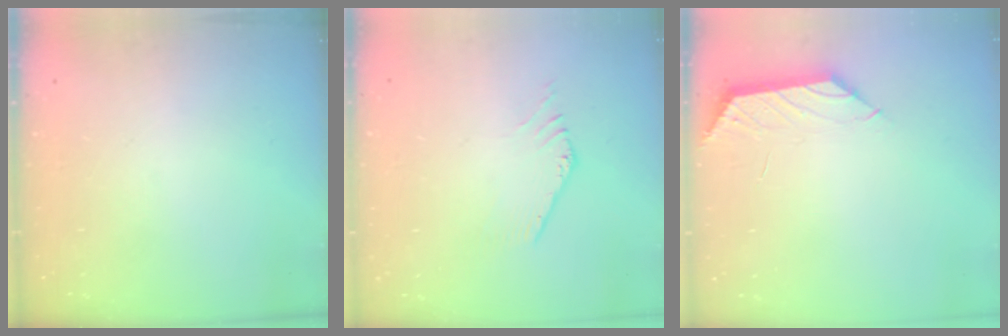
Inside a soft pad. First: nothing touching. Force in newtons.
{"total": 0.7, "press": 0.7, "slide": 0.1}
{"total": 1.0, "press": 0.9, "slide": 0.4}